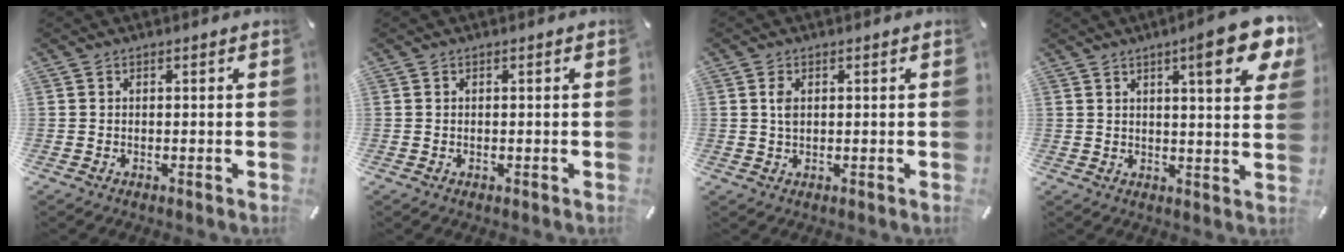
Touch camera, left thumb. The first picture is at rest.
{"total": 0.0}
{"total": 2.3, "force": [0.6, 1.2, 1.8], "torque": [-0.040, 0.006, 0.009]}
{"total": 12.8, "force": [6.8, 2.8, 10.5], "torque": [-0.137, -0.034, 0.101]}